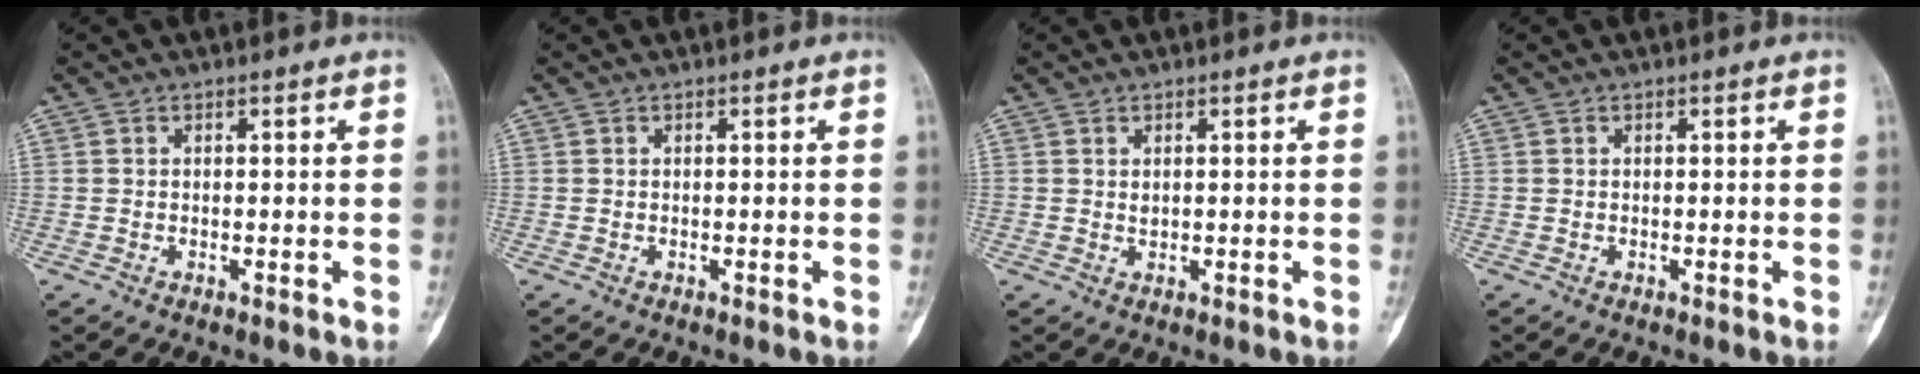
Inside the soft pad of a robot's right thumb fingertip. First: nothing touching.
{"total": 0.0}
{"total": 0.9, "force": [0.3, 0.5, 0.6], "torque": [-0.008, -0.003, 0.008]}
{"total": 0.0}